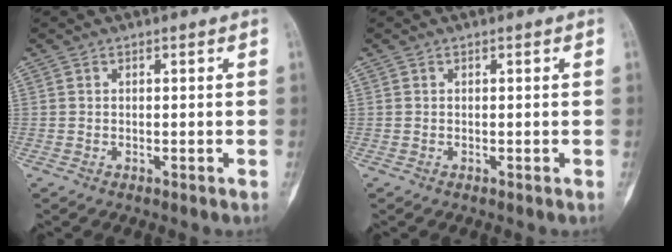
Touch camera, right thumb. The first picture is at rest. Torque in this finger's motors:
{"motor_torque": [-0.14, 0.02, 0.02, -0.02, 0.00]}